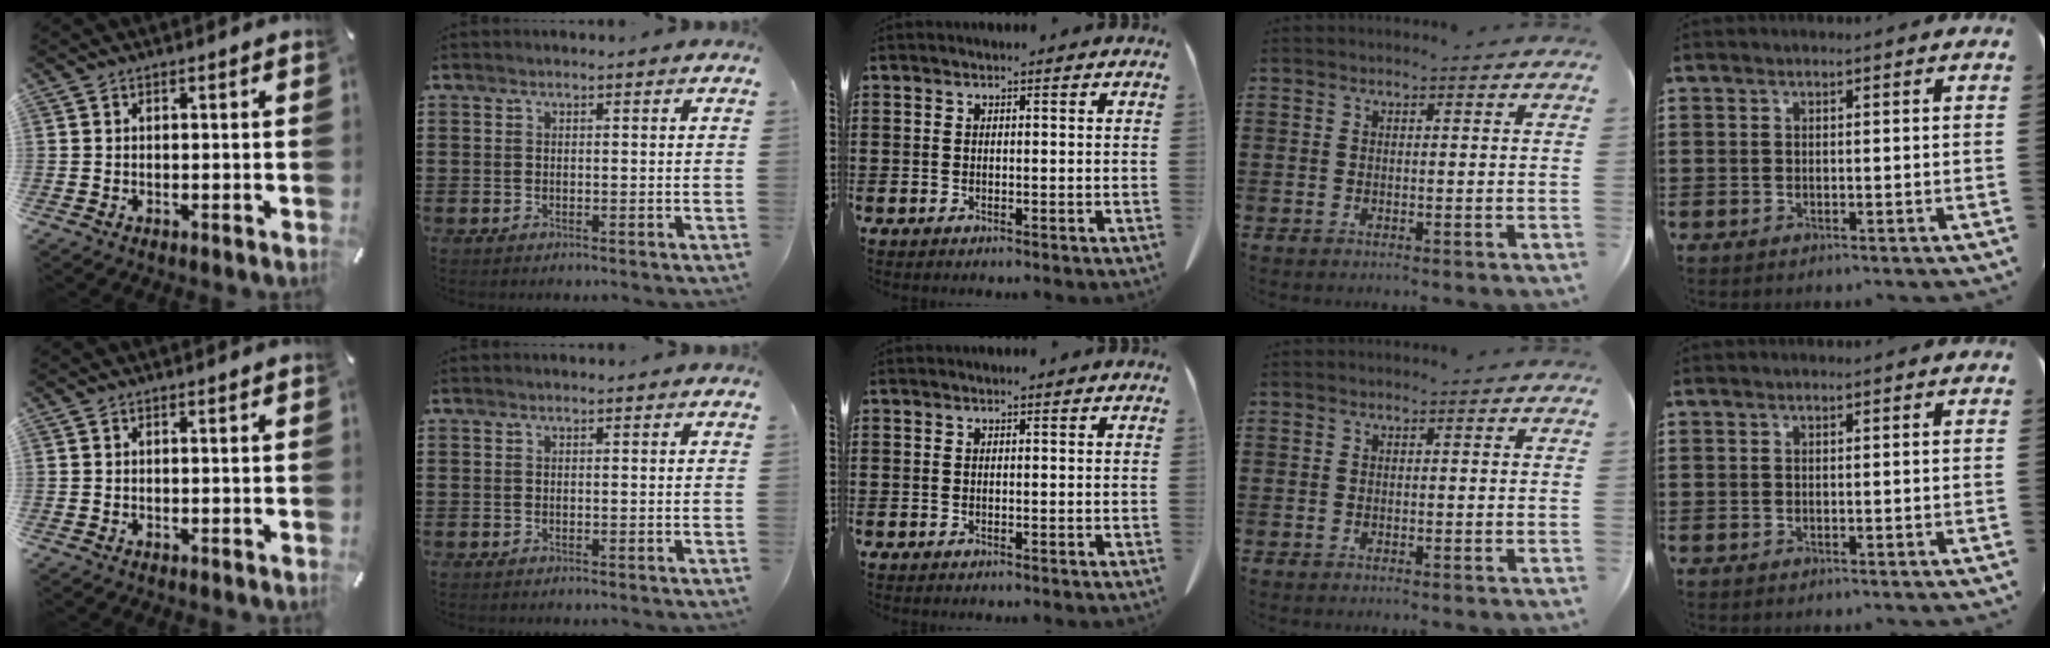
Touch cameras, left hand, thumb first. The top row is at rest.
{}